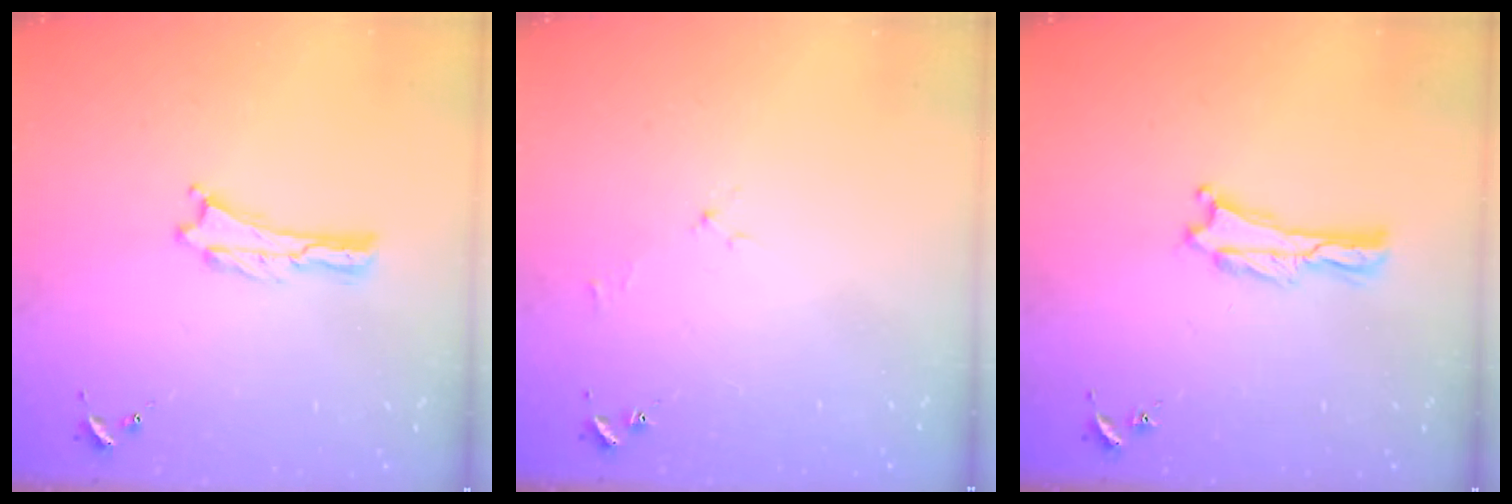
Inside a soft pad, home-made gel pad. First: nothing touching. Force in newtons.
{"total": 1.7, "press": 1.6, "slide": 0.3}
{"total": 0.0}